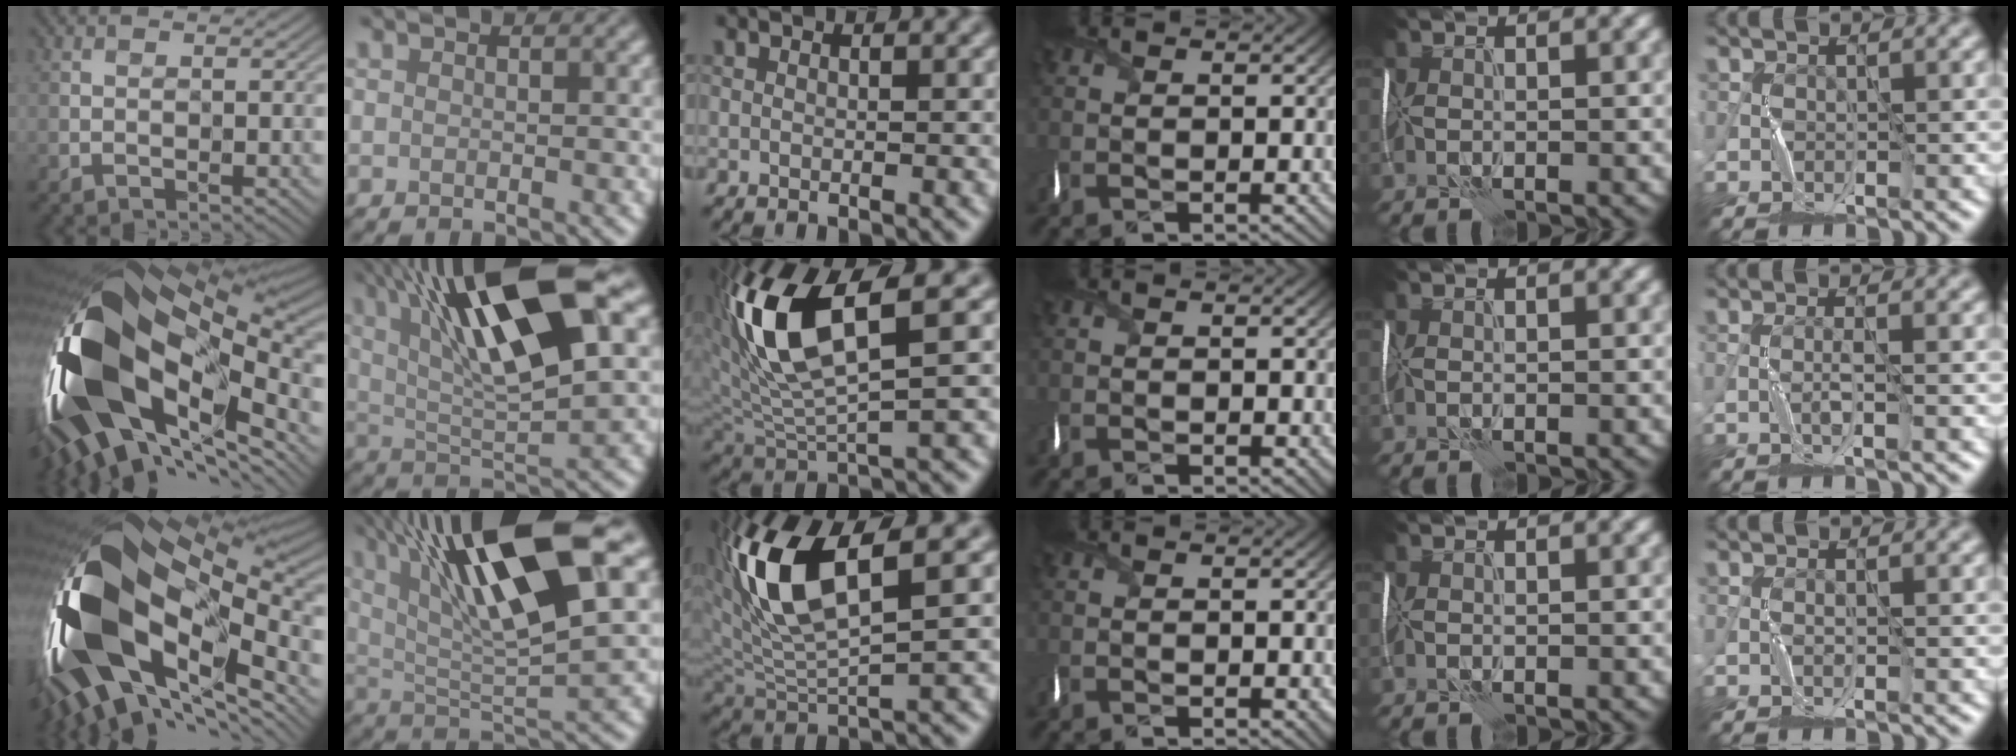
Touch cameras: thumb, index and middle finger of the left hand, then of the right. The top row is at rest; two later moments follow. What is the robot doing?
{"motion": "wrap", "object": "thread"}